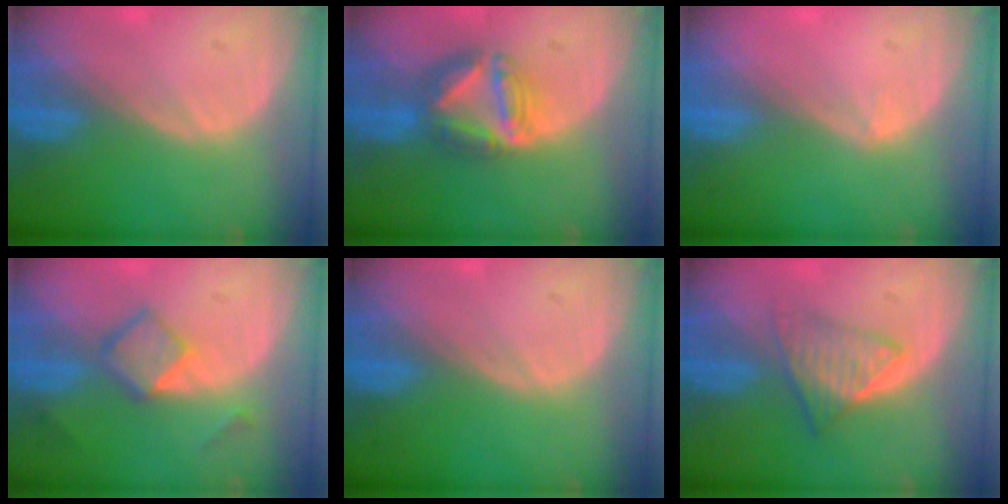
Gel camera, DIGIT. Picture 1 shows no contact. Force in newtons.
{"total": 7.5, "press": 6.7, "slide": 3.5}
{"total": 0.6, "press": 0.4, "slide": 0.5}
{"total": 5.2, "press": 4.6, "slide": 2.4}
{"total": 0.0}
{"total": 5.9, "press": 5.1, "slide": 3.0}